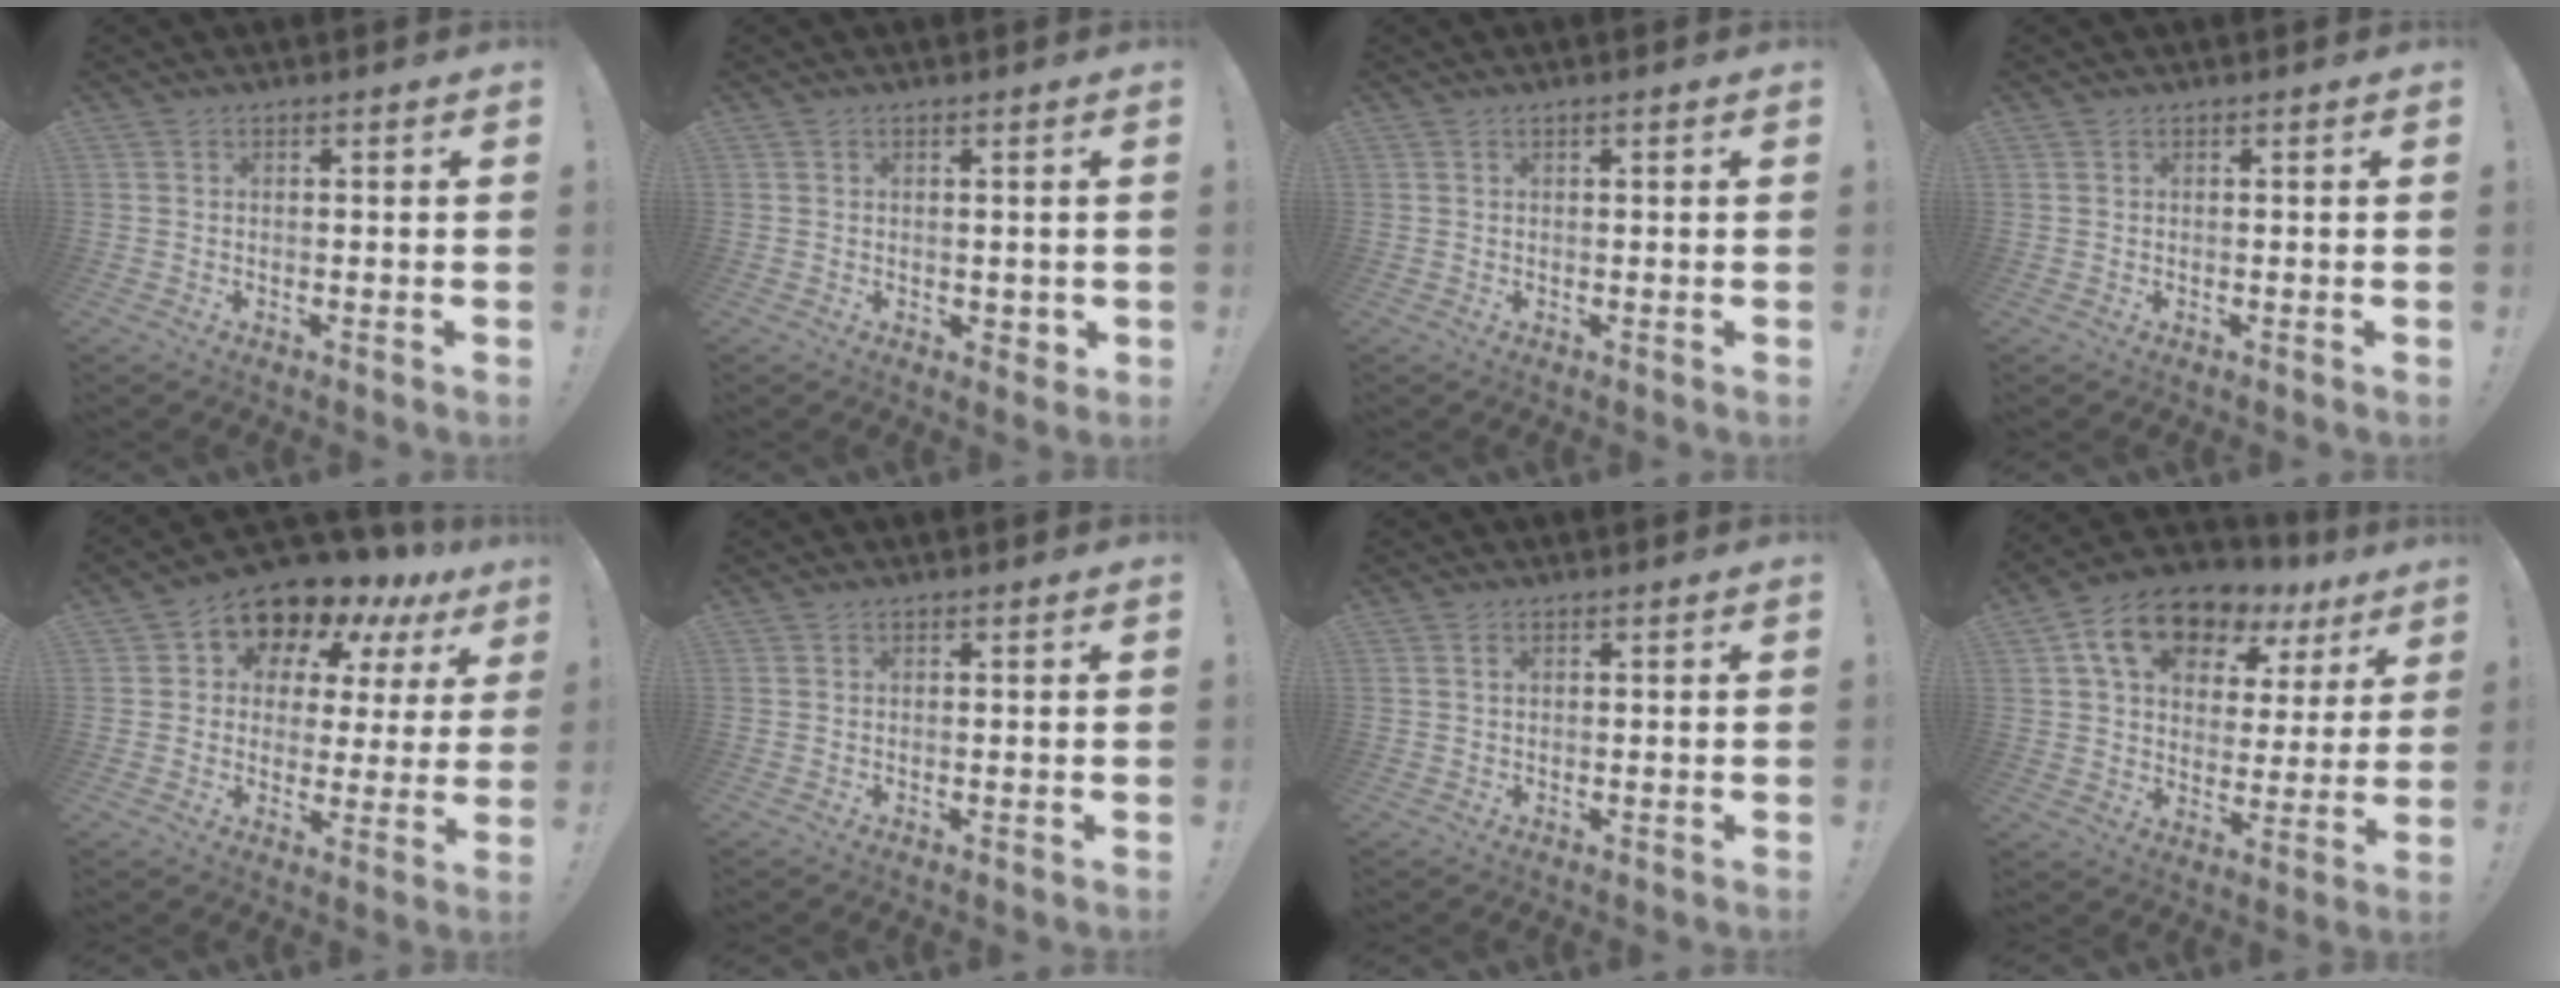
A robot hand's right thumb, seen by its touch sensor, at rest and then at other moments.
{"total": 2.1, "force": [0.6, 1.6, 1.1], "torque": [-0.007, -0.002, 0.011]}
{"total": 0.7, "force": [0.4, 0.0, 0.5], "torque": [-0.016, 0.003, 0.007]}
{"total": 0.0}
{"total": 8.7, "force": [6.8, 4.6, 2.8], "torque": [-0.046, -0.067, 0.116]}
{"total": 0.0}
{"total": 0.9, "force": [0.5, 0.4, 0.6], "torque": [-0.019, 0.003, 0.010]}
{"total": 15.2, "force": [9.2, 9.1, 8.1], "torque": [-0.131, -0.052, 0.164]}